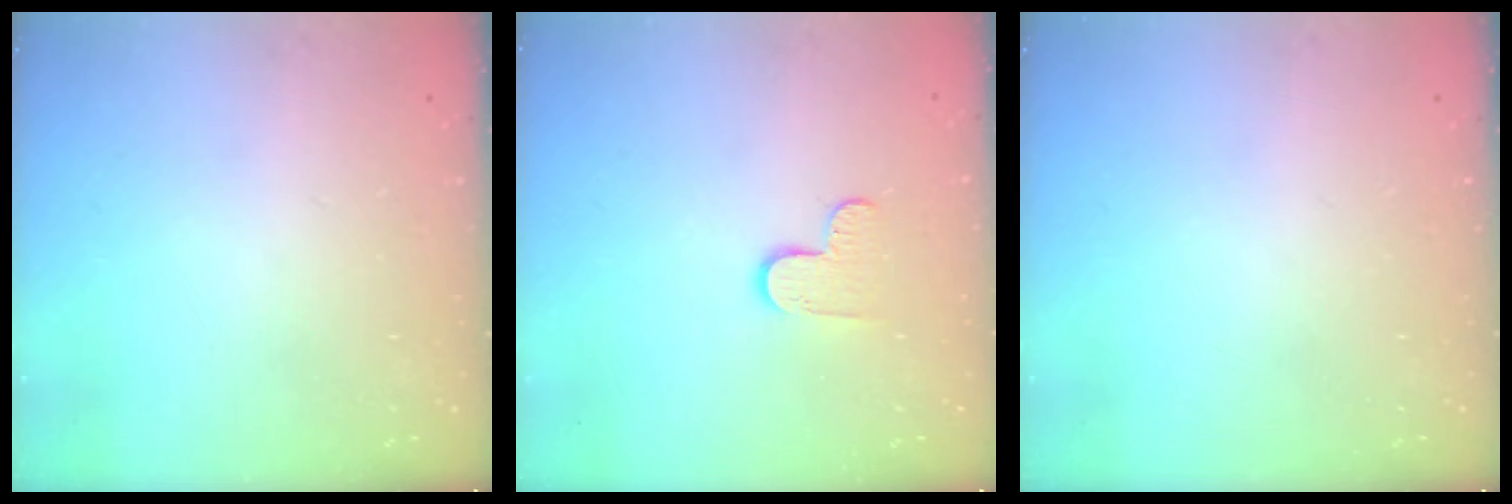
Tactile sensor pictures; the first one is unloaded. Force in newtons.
{"total": 5.7, "press": 5.7, "slide": 0.5}
{"total": 0.0}